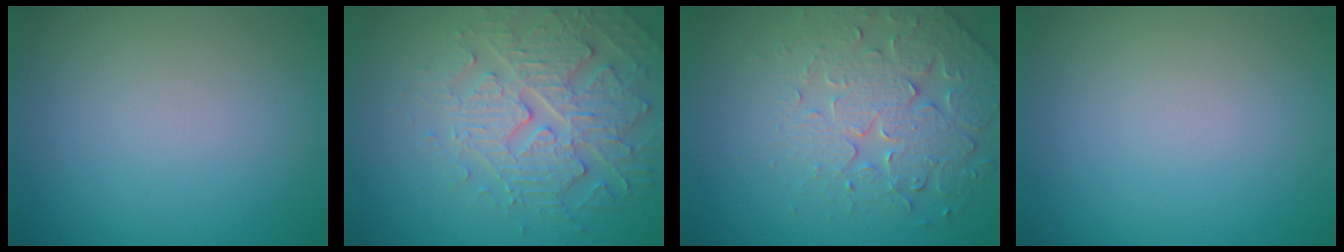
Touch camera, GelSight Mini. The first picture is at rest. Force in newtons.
{"total": 4.5, "press": 4.5, "slide": 0.4}
{"total": 4.5, "press": 4.4, "slide": 0.9}
{"total": 0.0}